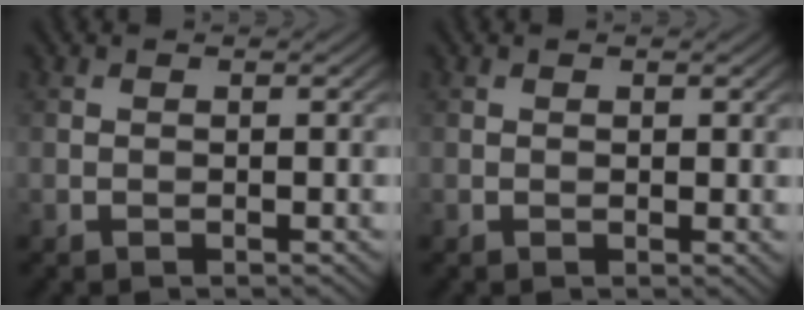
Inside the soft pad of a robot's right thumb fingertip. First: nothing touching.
{"total": 0.7, "force": [0.2, 0.4, 0.5], "torque": [-0.003, -0.003, 0.004]}